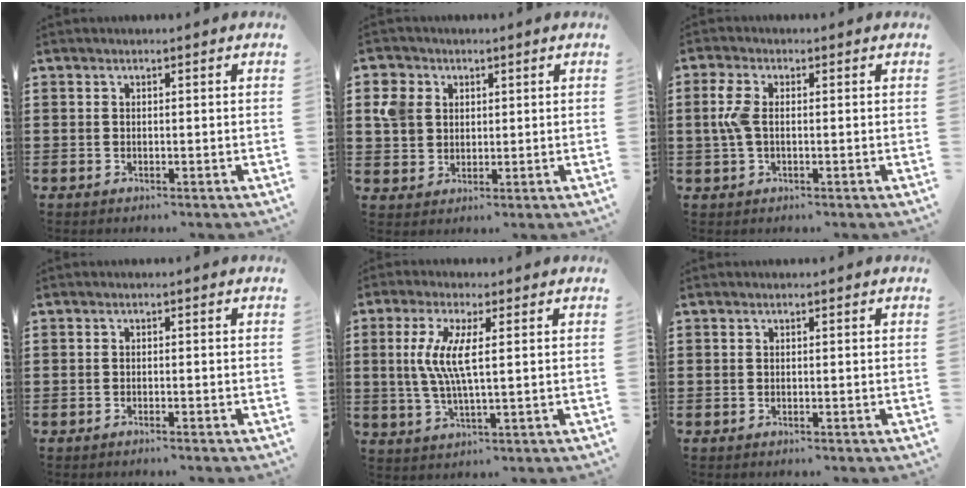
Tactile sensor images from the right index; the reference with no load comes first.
{"total": 5.5, "force": [1.8, 4.8, 2.0], "torque": [-0.065, 0.015, 0.032]}
{"total": 4.4, "force": [0.0, 2.2, 3.9], "torque": [-0.106, -0.003, -0.010]}
{"total": 0.6, "force": [-0.6, -0.2, 0.2], "torque": [-0.005, -0.002, -0.011]}
{"total": 6.7, "force": [1.1, 0.9, 6.6], "torque": [-0.148, -0.012, 0.010]}
{"total": 0.0}